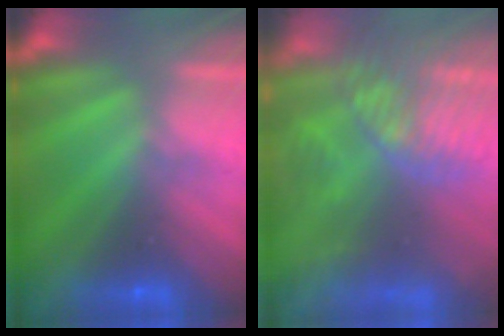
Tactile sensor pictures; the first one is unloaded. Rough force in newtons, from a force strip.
{"total": 9.1}